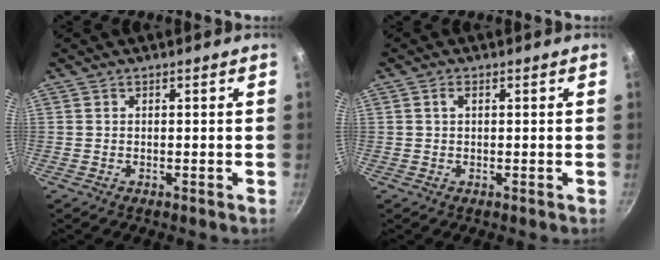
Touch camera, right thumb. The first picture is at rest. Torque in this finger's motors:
{"motor_torque": [-0.11, 0.00, -0.06, -0.14, 0.03]}